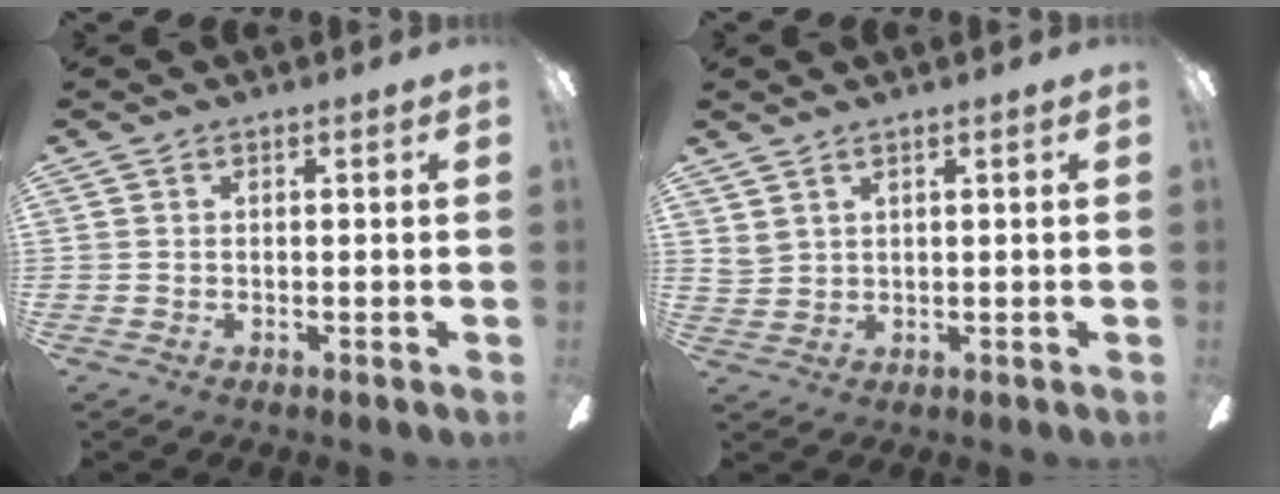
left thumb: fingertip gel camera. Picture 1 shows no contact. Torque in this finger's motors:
{"motor_torque": [0.07, -0.01, 0.18, 0.18, 0.00]}